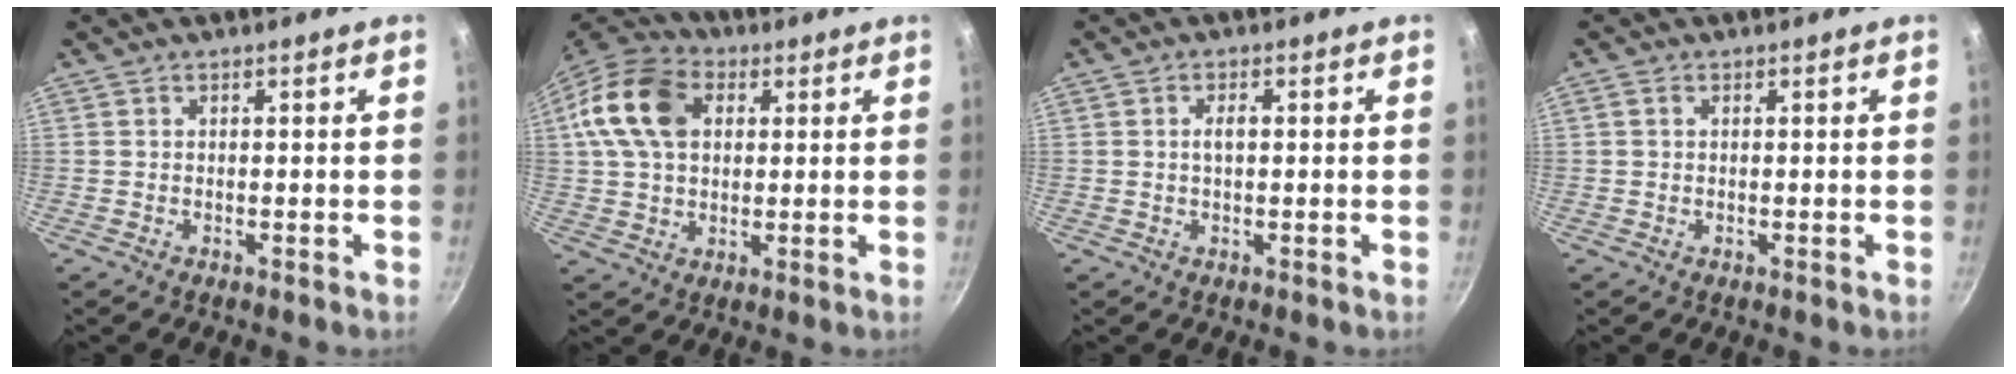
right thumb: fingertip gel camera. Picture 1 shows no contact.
{"total": 15.2, "force": [3.8, 10.8, 10.0], "torque": [-0.177, 0.016, 0.053]}
{"total": 2.1, "force": [0.2, 1.0, 1.8], "torque": [-0.029, 0.006, 0.002]}
{"total": 0.9, "force": [0.3, 0.6, 0.6], "torque": [-0.011, 0.004, 0.004]}